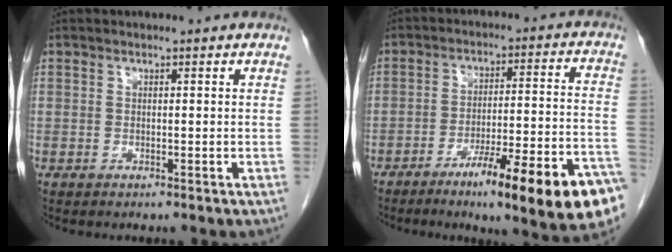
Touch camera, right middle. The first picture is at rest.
{"total": 19.1, "force": [-11.4, 1.4, 15.3], "torque": [-0.155, 0.007, -0.165]}